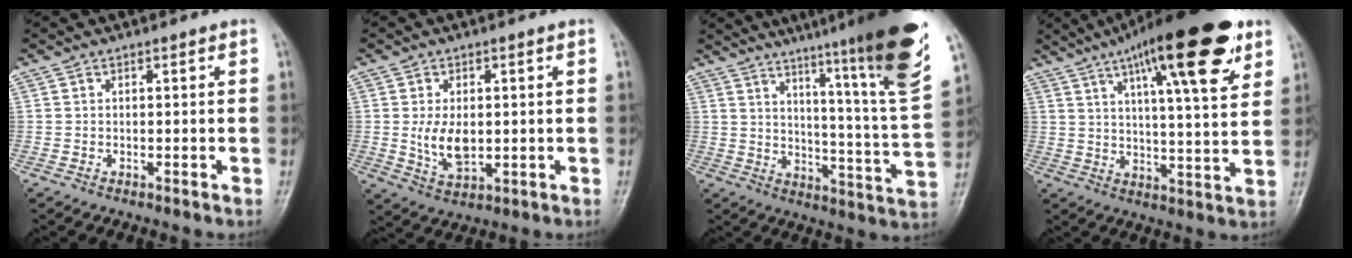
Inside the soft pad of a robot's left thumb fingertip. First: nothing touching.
{"total": 6.7, "force": [0.1, 4.0, 5.4], "torque": [-0.092, -0.009, 0.012]}
{"total": 24.4, "force": [16.8, 0.6, 17.7], "torque": [-0.232, -0.103, 0.232]}
{"total": 21.5, "force": [11.5, 5.4, 17.4], "torque": [-0.247, -0.024, 0.170]}